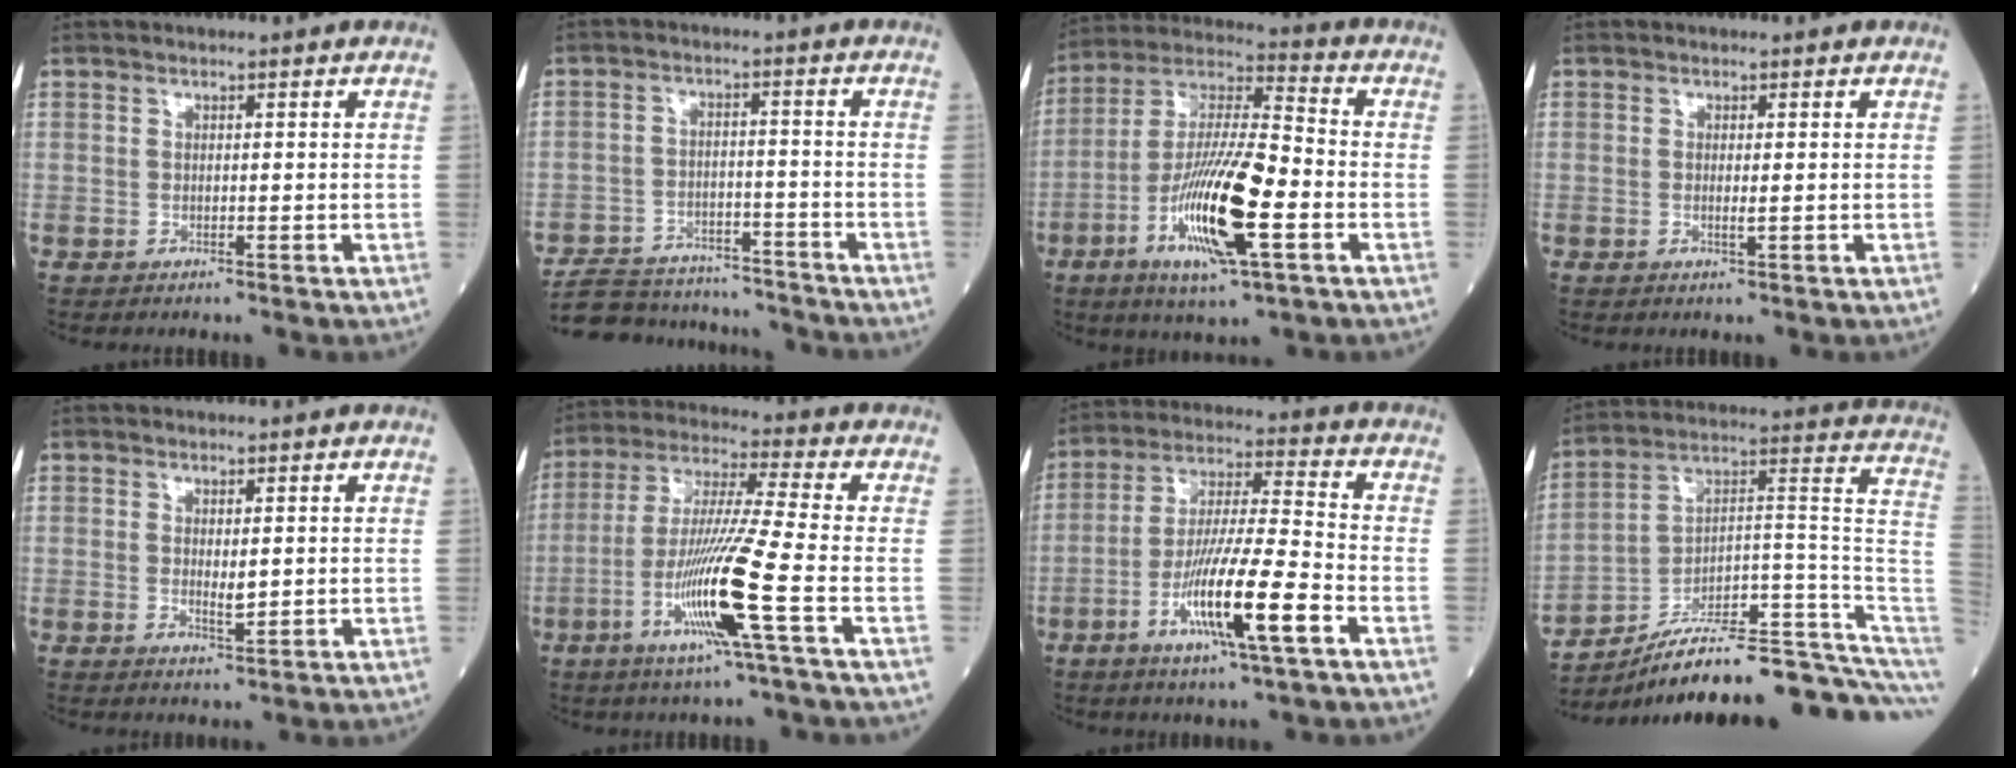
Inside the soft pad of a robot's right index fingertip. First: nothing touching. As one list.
[{"total": 14.4, "force": [-13.5, 3.9, 3.1], "torque": [-0.055, 0.016, -0.199]}, {"total": 17.7, "force": [-5.7, 2.7, 16.6], "torque": [-0.327, -0.015, -0.102]}, {"total": 0.9, "force": [-0.1, 0.0, 0.9], "torque": [-0.020, -0.003, -0.002]}, {"total": 2.2, "force": [0.1, 0.6, 2.1], "torque": [-0.036, -0.006, 0.005]}, {"total": 13.7, "force": [-4.9, -1.6, 12.7], "torque": [-0.255, -0.021, -0.099]}, {"total": 13.9, "force": [-5.7, 0.4, 12.6], "torque": [-0.239, -0.014, -0.104]}, {"total": 22.9, "force": [-19.0, 0.3, 12.7], "torque": [-0.104, 0.054, -0.290]}]